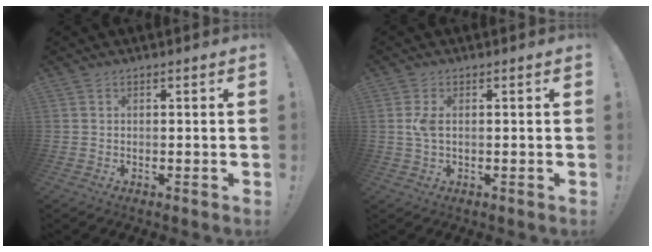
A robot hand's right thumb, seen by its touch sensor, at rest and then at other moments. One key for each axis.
{"total": 3.3, "fx": 0.2, "fy": 1.6, "fz": 2.9, "tx": -0.049, "ty": 0.005, "tz": 0.004}